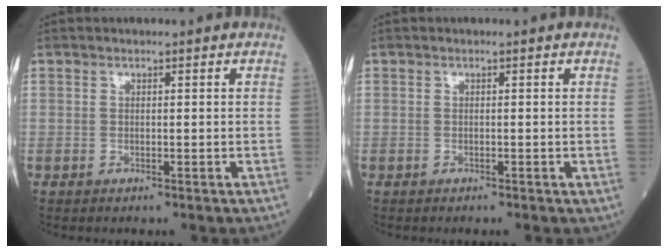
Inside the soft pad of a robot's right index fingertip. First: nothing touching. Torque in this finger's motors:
{"motor_torque": [-0.02, -0.22, 0.02, -0.01]}